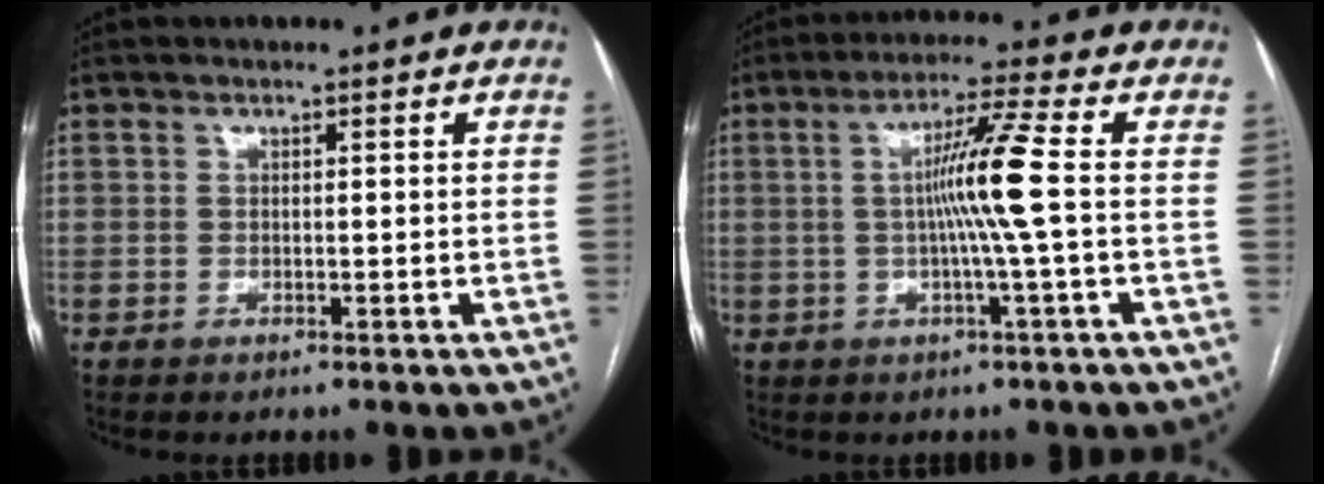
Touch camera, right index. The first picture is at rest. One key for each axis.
{"total": 8.1, "fx": -0.1, "fy": -1.8, "fz": 7.9, "tx": -0.144, "ty": 0.004, "tz": 0.001}